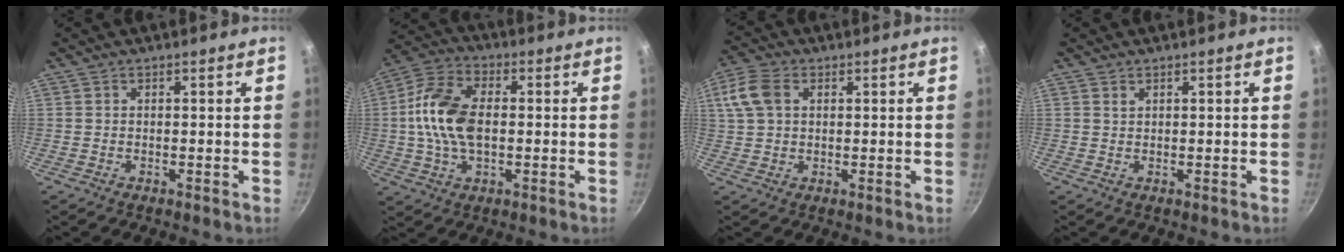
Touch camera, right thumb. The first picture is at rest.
{"total": 13.3, "force": [0.2, 8.0, 10.6], "torque": [-0.198, 0.024, -0.011]}
{"total": 7.7, "force": [2.3, 5.2, 5.1], "torque": [-0.106, 0.010, 0.036]}
{"total": 0.6, "force": [0.4, 0.3, 0.2], "torque": [-0.003, -0.002, 0.010]}